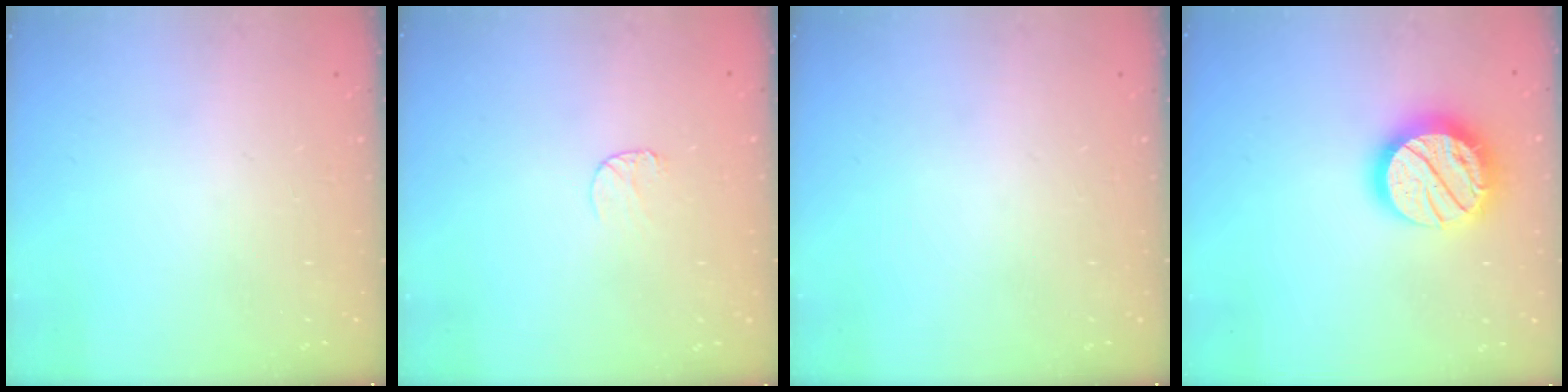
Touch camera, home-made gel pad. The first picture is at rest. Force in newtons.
{"total": 5.1, "press": 5.0, "slide": 0.4}
{"total": 0.0}
{"total": 18.6, "press": 18.5, "slide": 1.6}